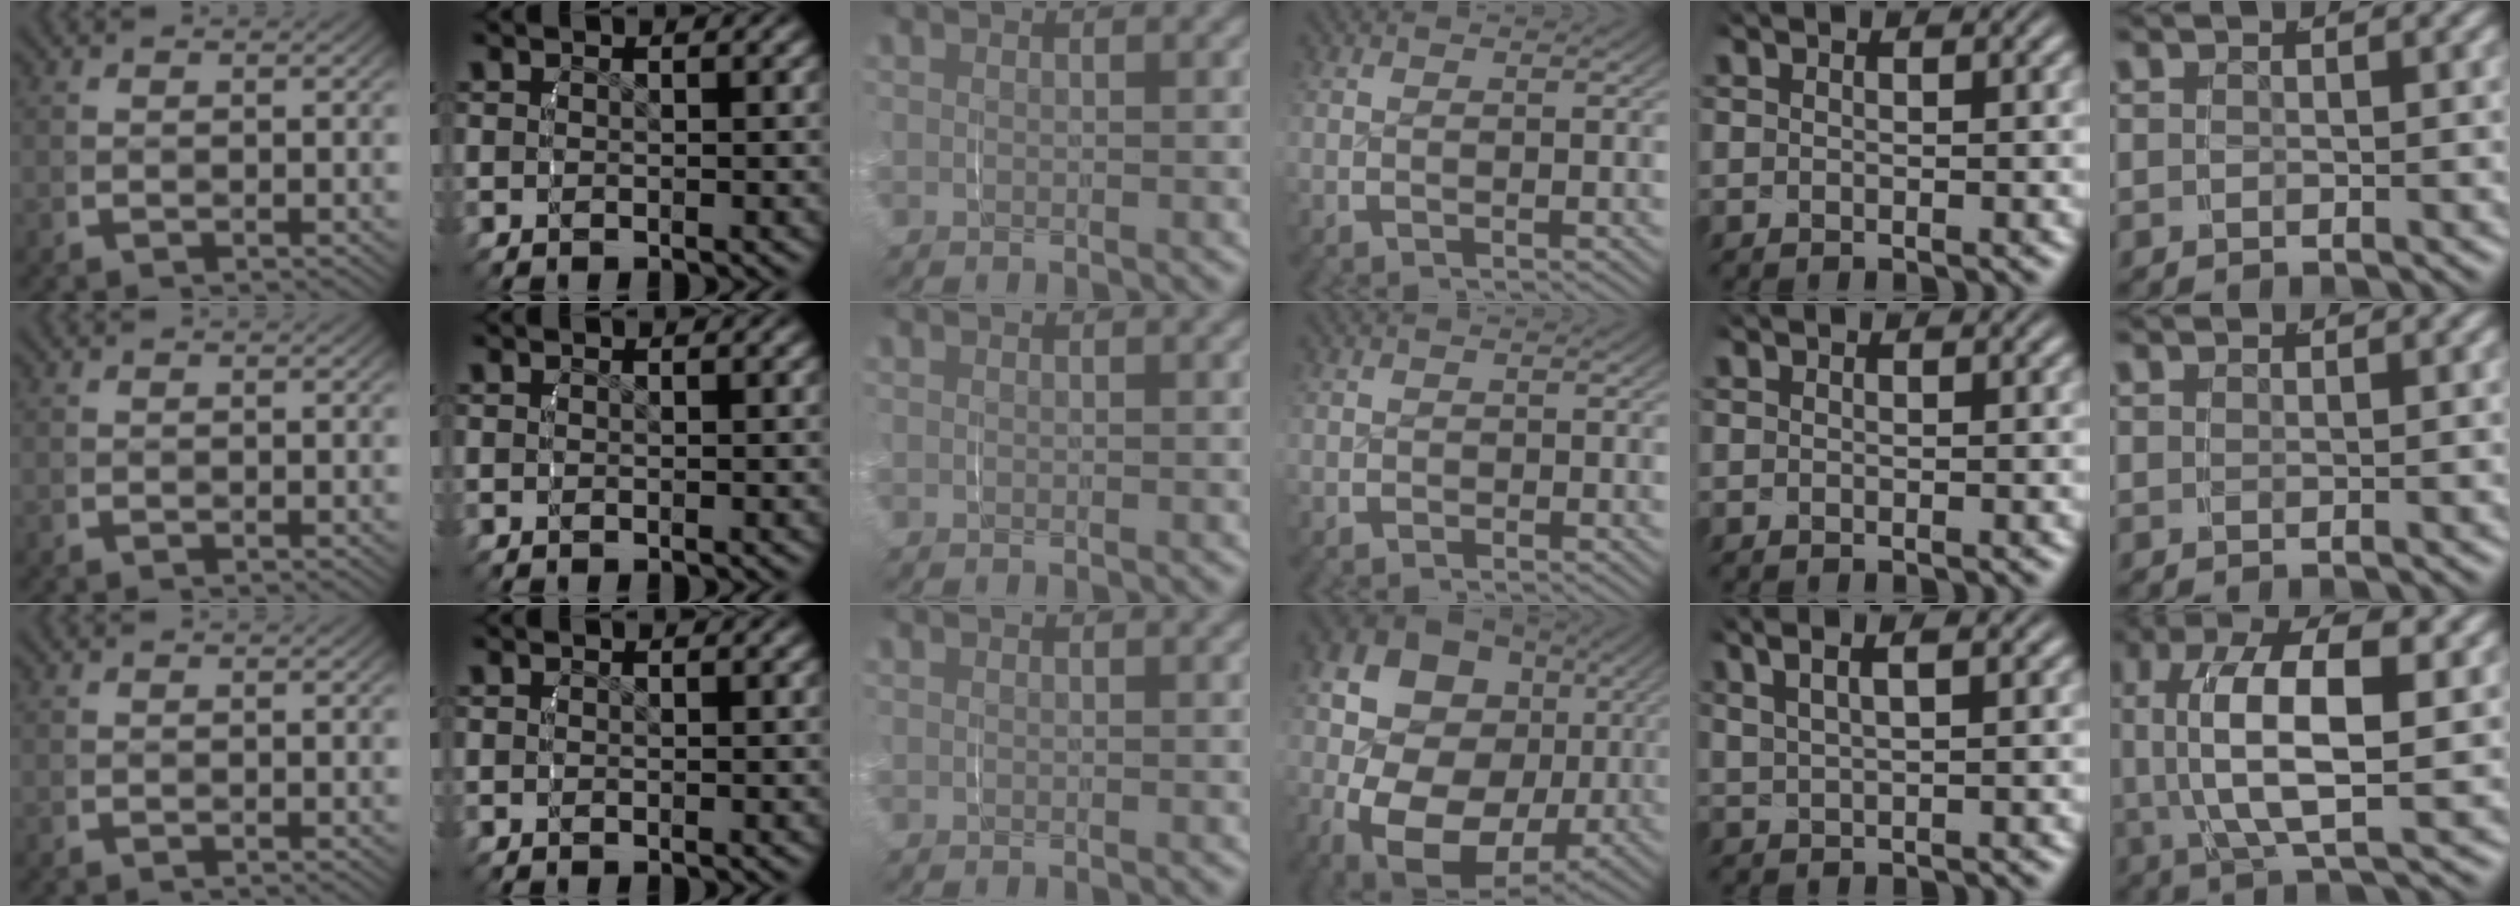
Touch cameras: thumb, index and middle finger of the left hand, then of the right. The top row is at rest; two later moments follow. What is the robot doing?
{"motion": "grasp_and_lifting", "object": "towel"}